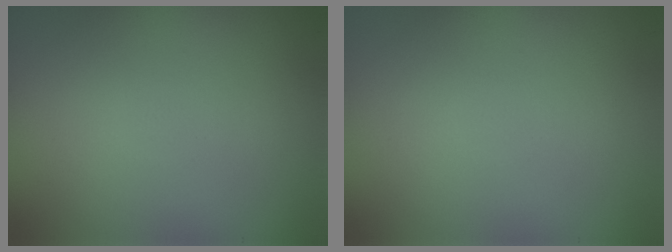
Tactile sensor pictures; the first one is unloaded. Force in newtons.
{"total": 0.0}